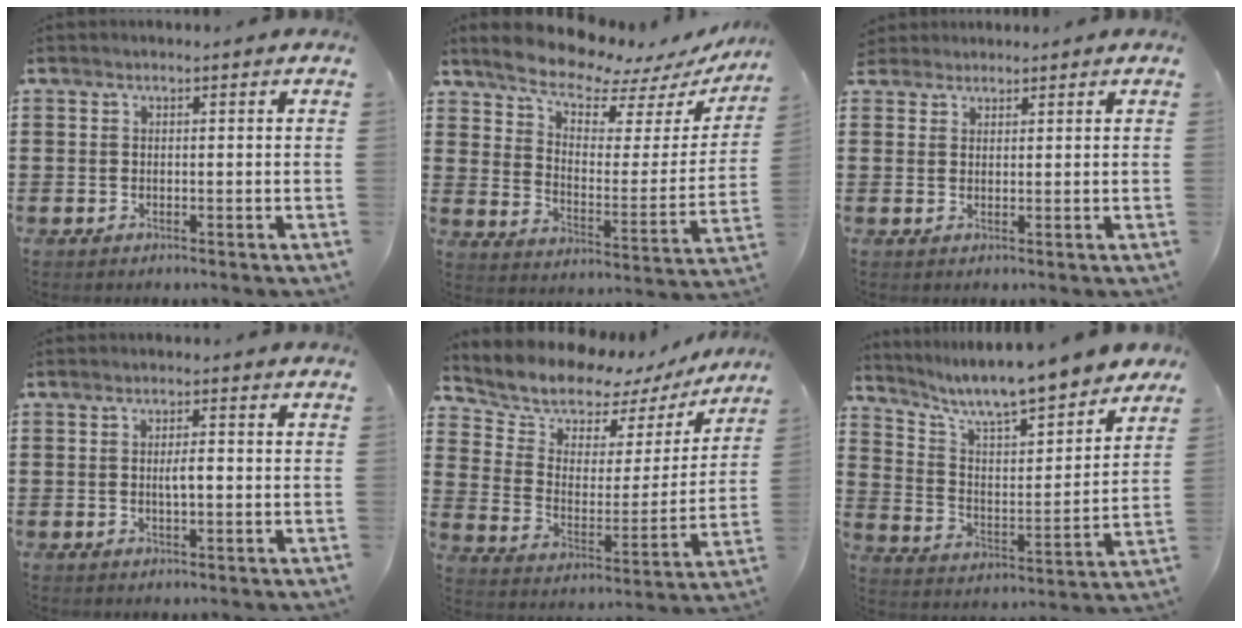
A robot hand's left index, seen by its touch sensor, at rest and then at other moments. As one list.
[{"total": 9.2, "force": [8.4, 1.9, 3.0], "torque": [-0.086, -0.062, 0.149]}, {"total": 1.8, "force": [1.7, 0.7, -0.2], "torque": [-0.002, 0.004, 0.034]}, {"total": 2.3, "force": [-0.2, 0.7, 2.2], "torque": [-0.042, 0.000, -0.004]}, {"total": 7.0, "force": [6.4, 2.8, 0.8], "torque": [-0.055, -0.050, 0.108]}, {"total": 8.5, "force": [7.9, 0.2, 3.2], "torque": [-0.095, -0.058, 0.133]}]